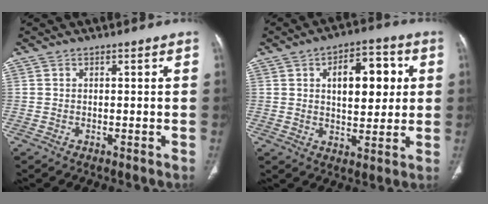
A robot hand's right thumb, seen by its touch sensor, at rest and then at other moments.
{"total": 12.1, "force": [2.9, 6.5, 9.8], "torque": [-0.103, 0.005, 0.041]}